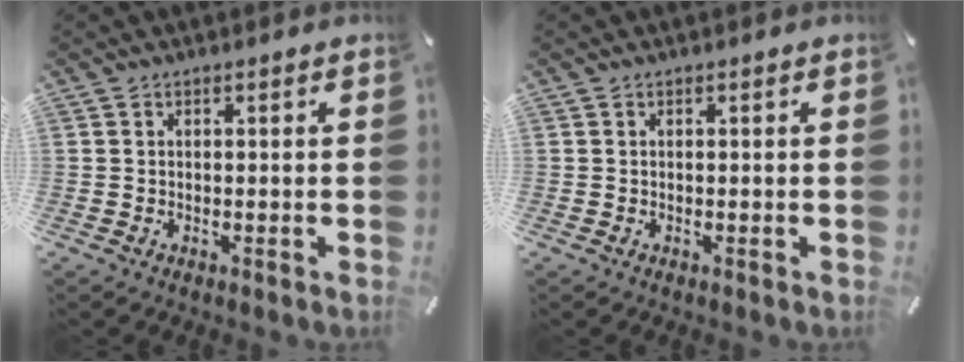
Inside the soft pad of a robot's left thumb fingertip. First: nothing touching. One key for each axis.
{"total": 0.0}